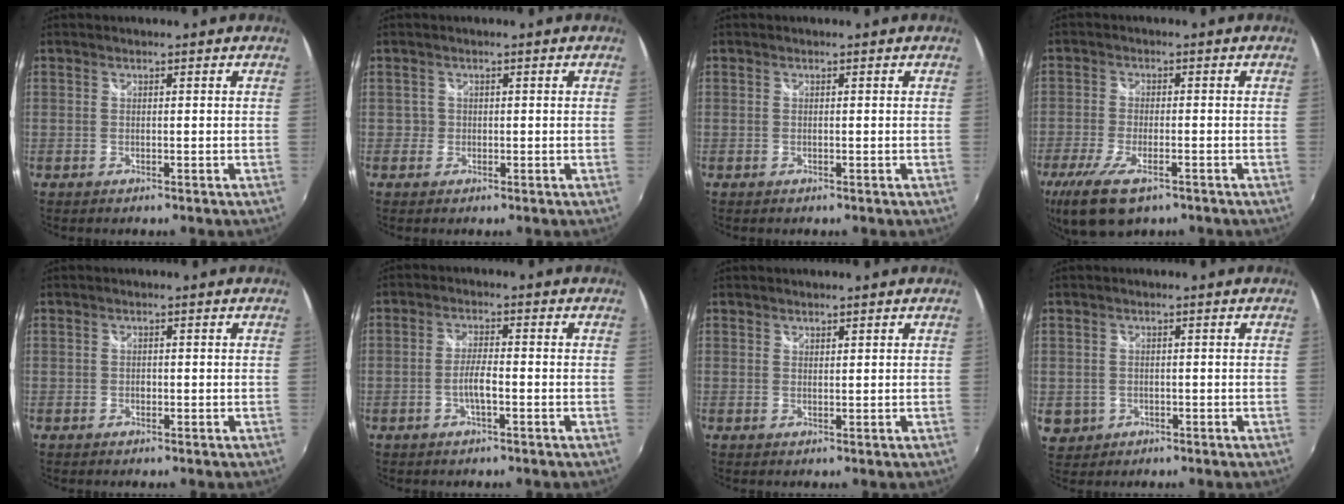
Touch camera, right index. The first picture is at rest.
{"total": 1.2, "force": [-0.2, 1.1, -0.1], "torque": [0.002, 0.001, -0.004]}
{"total": 0.0}
{"total": 11.4, "force": [-7.1, 4.3, 7.8], "torque": [-0.187, -0.040, -0.127]}
{"total": 0.7, "force": [-0.2, 0.6, 0.2], "torque": [-0.002, -0.002, -0.004]}
{"total": 3.4, "force": [-1.4, 0.5, 3.1], "torque": [-0.065, 0.002, -0.025]}
{"total": 0.8, "force": [0.8, 0.2, 0.1], "torque": [-0.001, 0.000, 0.015]}
{"total": 4.9, "force": [-0.6, 4.6, 1.4], "torque": [-0.039, -0.001, 0.001]}